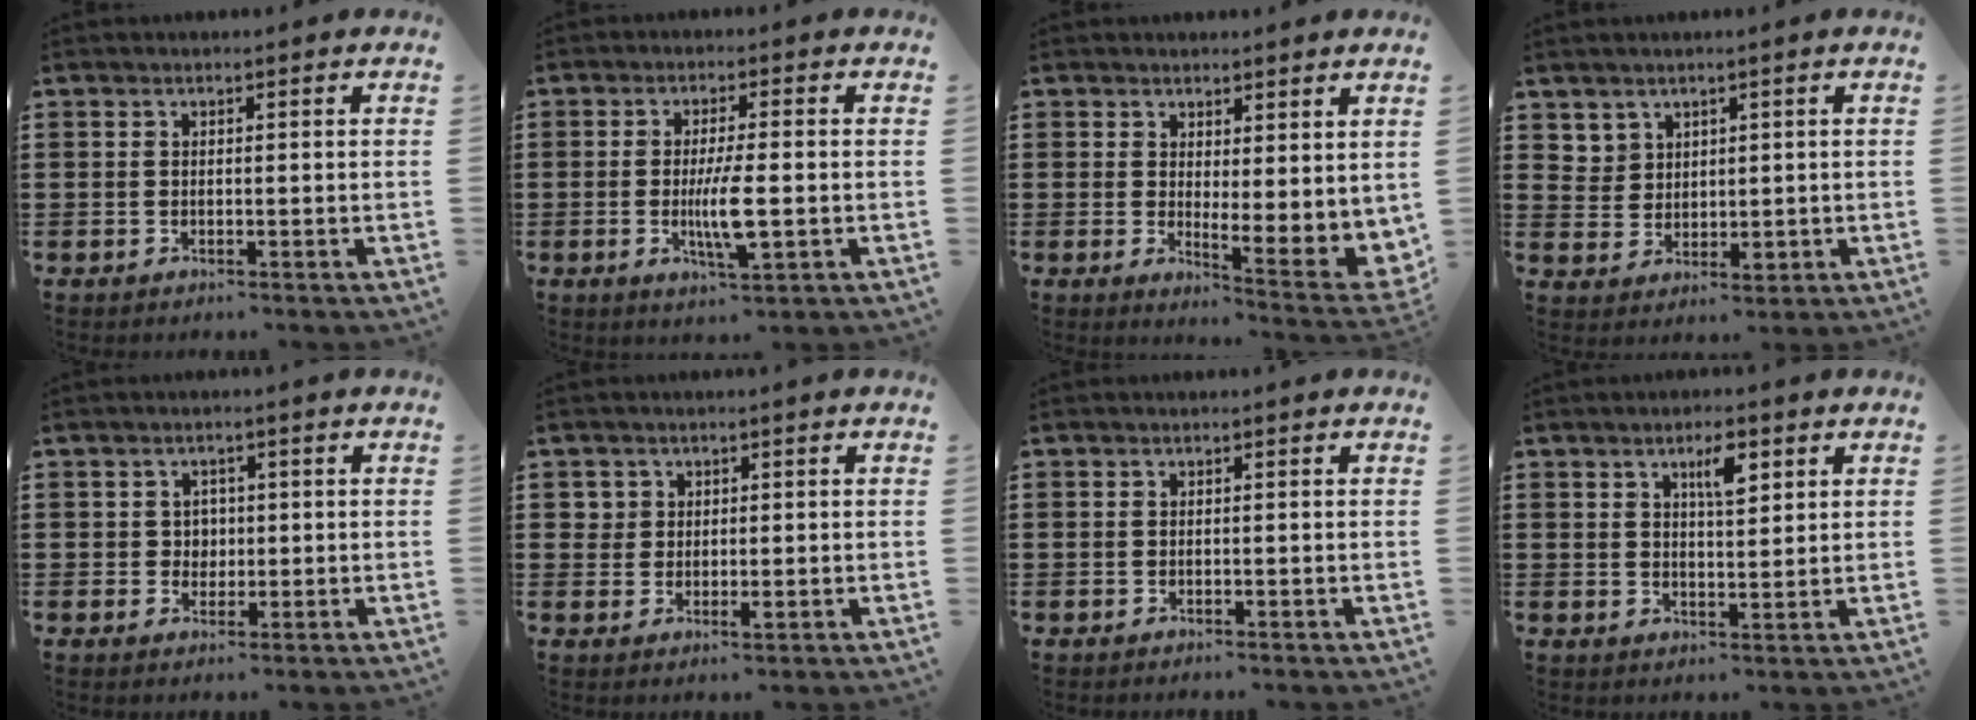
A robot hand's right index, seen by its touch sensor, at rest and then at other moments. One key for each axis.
{"total": 6.2, "fx": -1.0, "fy": 1.1, "fz": 6.0, "tx": -0.123, "ty": -0.014, "tz": -0.023}
{"total": 2.0, "fx": 1.5, "fy": 0.2, "fz": 1.2, "tx": -0.029, "ty": -0.023, "tz": 0.024}
{"total": 3.8, "fx": 2.7, "fy": 2.7, "fz": 0.4, "tx": -0.023, "ty": 0.004, "tz": 0.052}
{"total": 2.2, "fx": 0.3, "fy": 2.0, "fz": 0.7, "tx": -0.021, "ty": 0.009, "tz": 0.003}
{"total": 2.0, "fx": 0.6, "fy": 1.7, "fz": 0.9, "tx": -0.024, "ty": 0.006, "tz": 0.012}
{"total": 0.0}
{"total": 4.2, "fx": 2.2, "fy": 1.4, "fz": 3.3, "tx": -0.055, "ty": 0.002, "tz": 0.033}